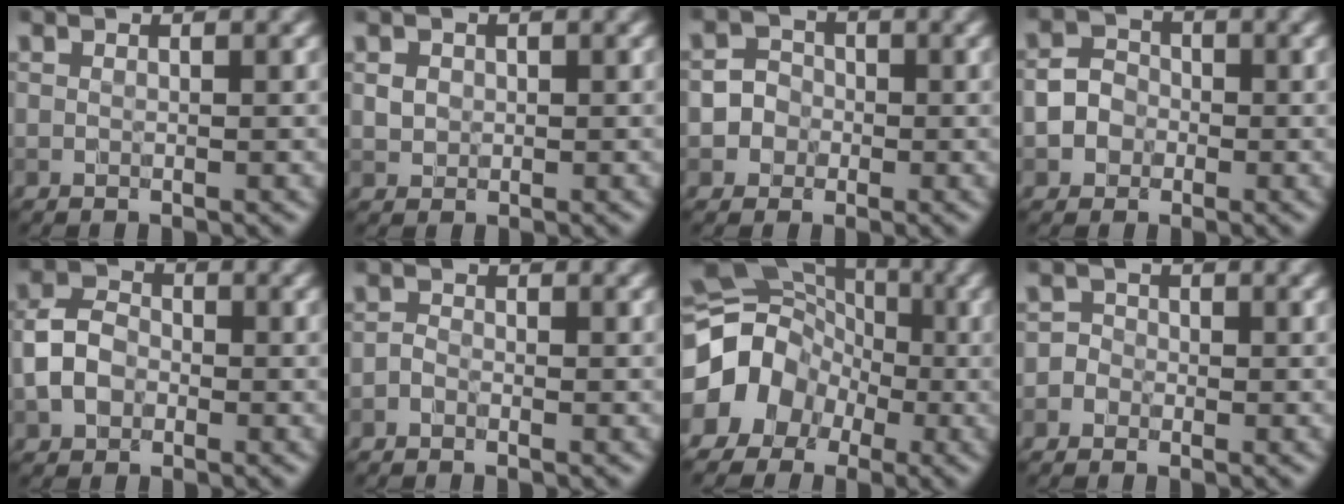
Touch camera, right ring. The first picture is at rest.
{"total": 0.9, "force": [0.2, 0.8, 0.2], "torque": [0.000, -0.003, 0.003]}
{"total": 2.9, "force": [-0.9, 2.8, 0.2], "torque": [0.029, 0.006, -0.028]}
{"total": 2.5, "force": [-0.8, 2.3, 0.7], "torque": [0.010, 0.003, -0.021]}
{"total": 3.4, "force": [-1.0, 2.6, 1.9], "torque": [-0.036, 0.005, -0.026]}
{"total": 0.6, "force": [-0.5, 0.3, 0.1], "torque": [0.000, 0.001, -0.014]}
{"total": 11.4, "force": [-1.8, 10.2, 4.7], "torque": [-0.090, -0.001, -0.058]}
{"total": 1.5, "force": [-0.5, 1.4, 0.0], "torque": [0.023, 0.010, -0.021]}